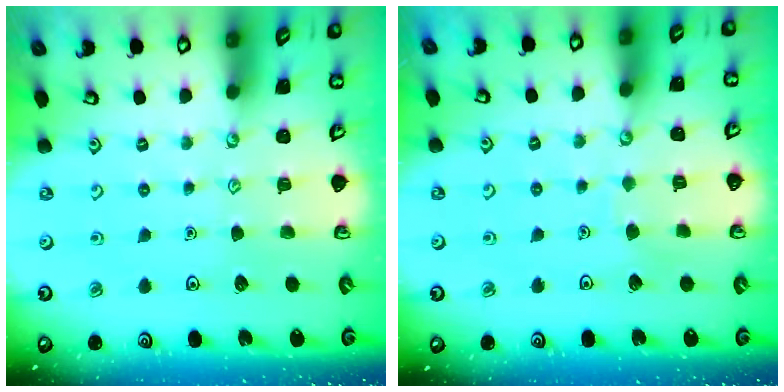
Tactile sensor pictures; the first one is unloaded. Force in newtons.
{"total": 2.9, "press": 2.9, "slide": 0.2}